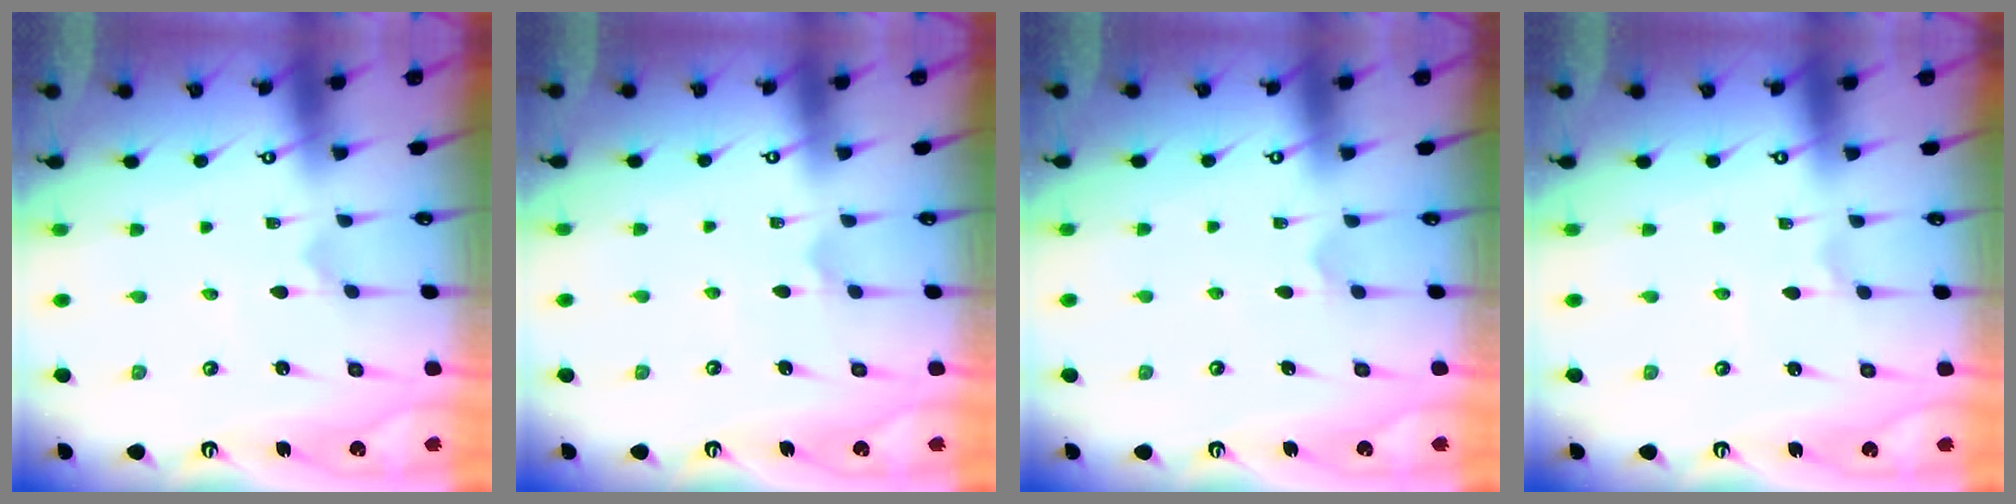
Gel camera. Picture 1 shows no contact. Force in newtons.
{"total": 4.2, "press": 4.1, "slide": 0.5}
{"total": 3.7, "press": 3.6, "slide": 0.7}
{"total": 0.8, "press": 0.7, "slide": 0.2}